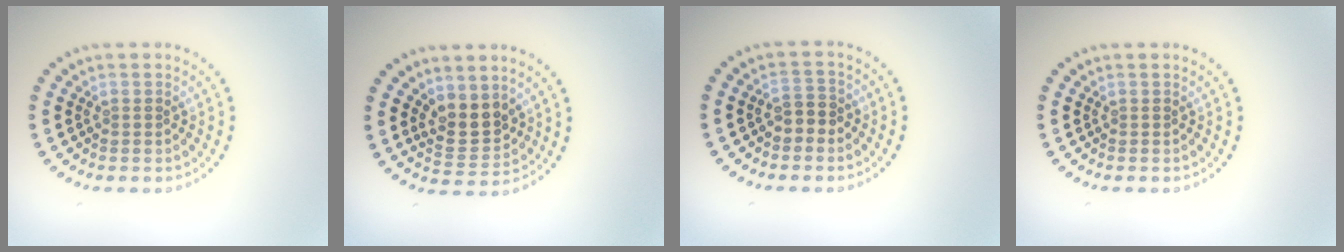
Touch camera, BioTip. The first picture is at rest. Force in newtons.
{"total": 3.0, "press": 2.7, "slide": 1.2}
{"total": 1.8, "press": 1.7, "slide": 0.7}
{"total": 0.0}